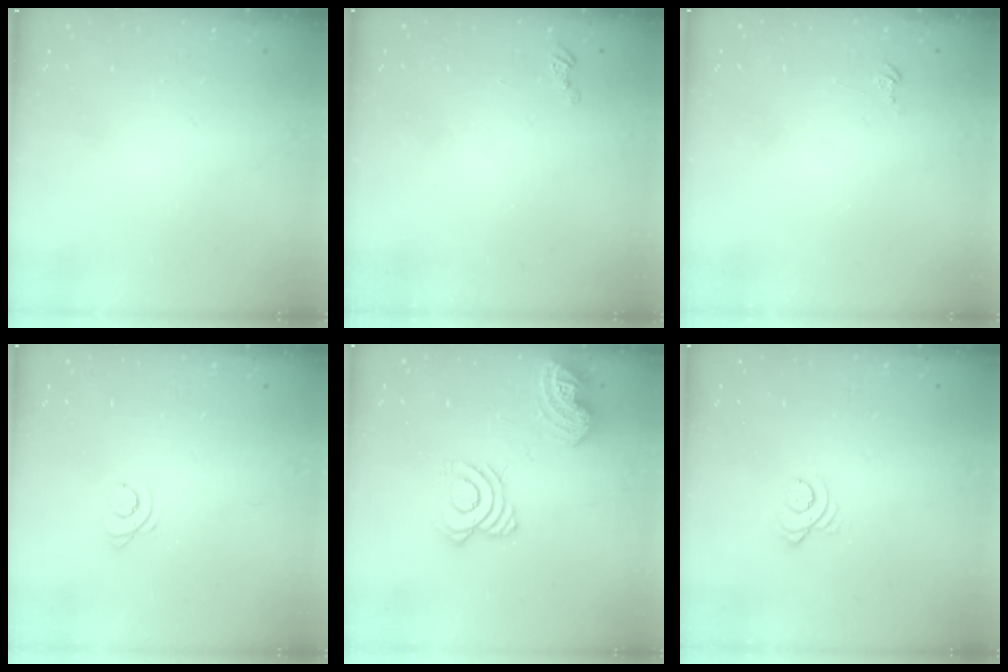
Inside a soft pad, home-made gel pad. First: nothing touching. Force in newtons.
{"total": 2.8, "press": 2.8, "slide": 0.4}
{"total": 2.7, "press": 2.7, "slide": 0.3}
{"total": 4.0, "press": 3.9, "slide": 0.5}
{"total": 14.6, "press": 14.5, "slide": 1.8}
{"total": 2.9, "press": 2.9, "slide": 0.4}